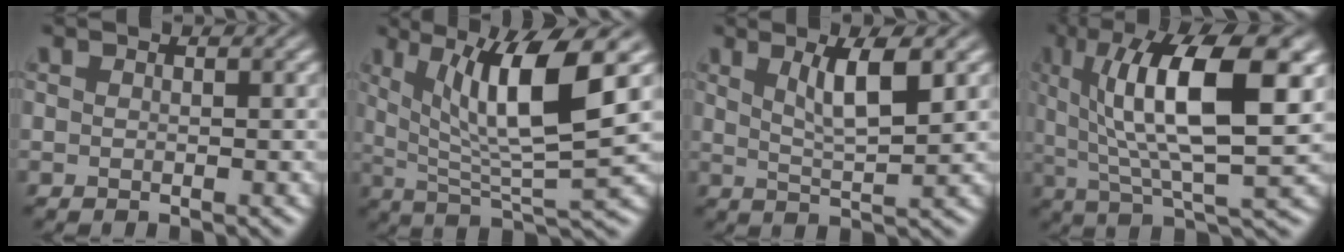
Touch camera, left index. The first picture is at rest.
{"total": 9.5, "force": [3.4, 2.0, 8.6], "torque": [-0.144, -0.007, 0.066]}
{"total": 4.5, "force": [1.8, 1.0, 3.9], "torque": [-0.068, -0.003, 0.034]}
{"total": 11.3, "force": [3.1, 3.1, 10.5], "torque": [-0.166, 0.005, 0.056]}